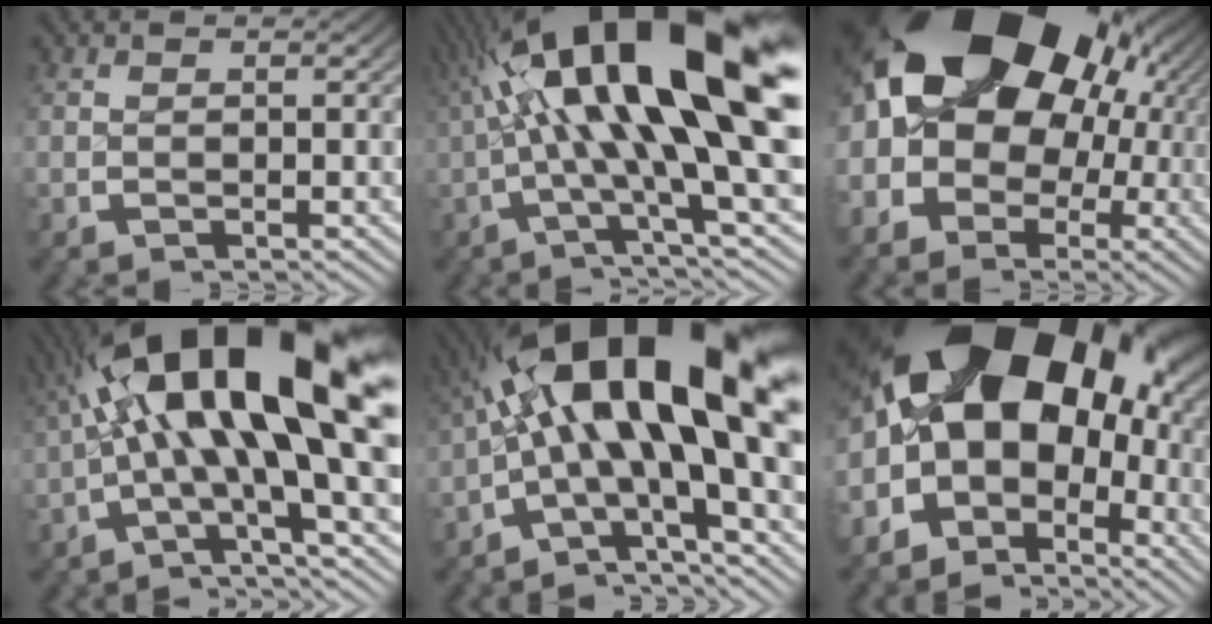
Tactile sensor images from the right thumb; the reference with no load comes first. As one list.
[{"total": 19.6, "force": [2.6, 8.9, 17.2], "torque": [-0.282, -0.003, 0.042]}, {"total": 20.9, "force": [3.5, 15.3, 13.8], "torque": [-0.267, 0.007, 0.040]}, {"total": 17.9, "force": [2.0, 8.7, 15.5], "torque": [-0.250, 0.002, 0.031]}, {"total": 19.8, "force": [1.1, 10.5, 16.8], "torque": [-0.289, -0.015, 0.022]}, {"total": 24.1, "force": [3.3, 16.1, 17.7], "torque": [-0.323, -0.007, 0.038]}]